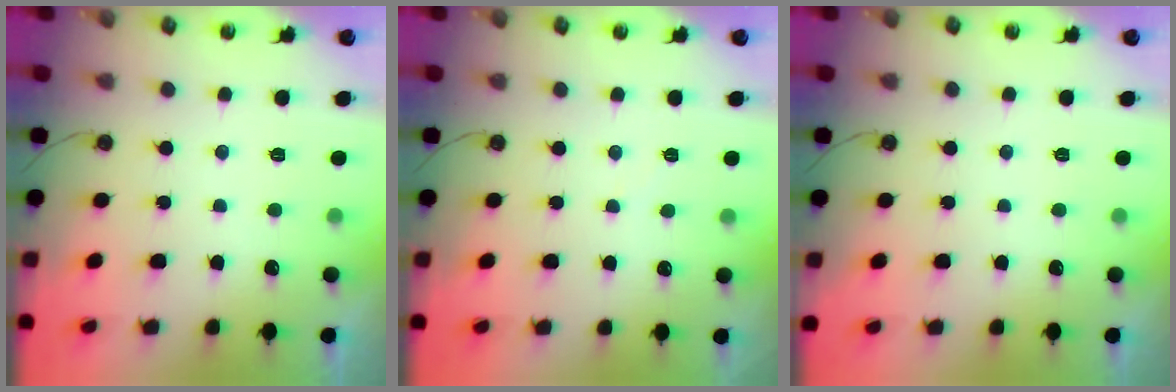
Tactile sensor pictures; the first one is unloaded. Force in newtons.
{"total": 2.4, "press": 2.4, "slide": 0.4}
{"total": 0.0}